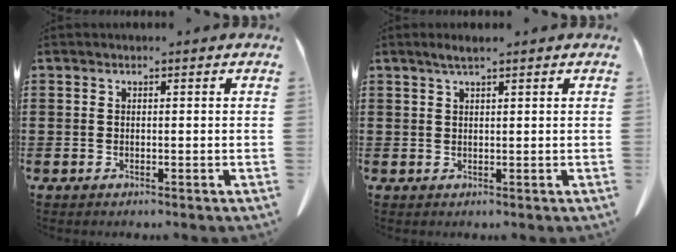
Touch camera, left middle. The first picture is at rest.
{"total": 1.8, "force": [1.2, 0.1, 1.4], "torque": [-0.028, 0.000, 0.022]}